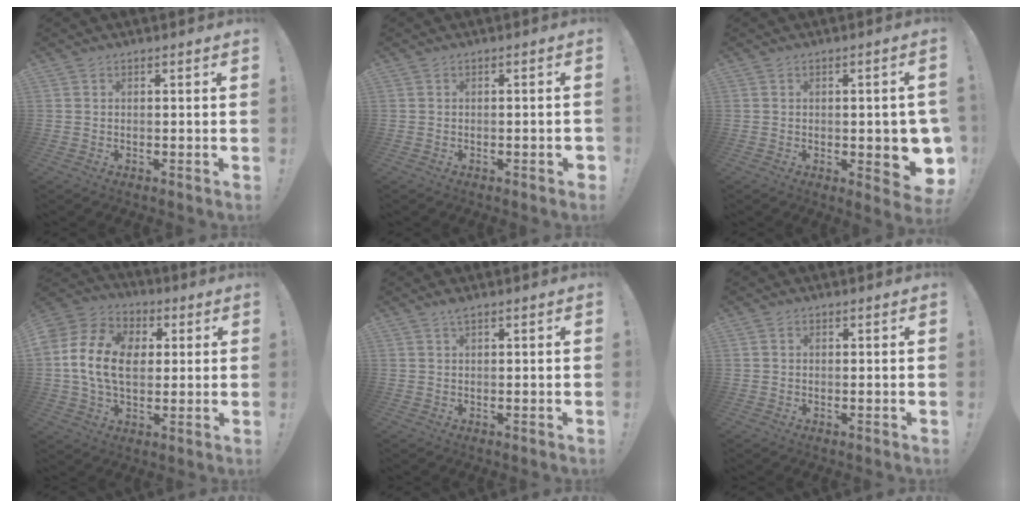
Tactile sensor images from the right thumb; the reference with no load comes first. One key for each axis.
{"total": 1.5, "fx": -0.7, "fy": -0.3, "fz": 1.3, "tx": -0.023, "ty": 0.003, "tz": -0.012}
{"total": 8.6, "fx": -1.3, "fy": 3.2, "fz": 7.8, "tx": -0.079, "ty": -0.006, "tz": -0.012}
{"total": 17.1, "fx": 1.8, "fy": 12.4, "fz": 11.6, "tx": -0.212, "ty": 0.013, "tz": 0.034}
{"total": 1.0, "fx": 0.9, "fy": 0.0, "fz": 0.3, "tx": -0.006, "ty": 0.001, "tz": 0.015}
{"total": 0.7, "fx": 0.3, "fy": 0.6, "fz": -0.3, "tx": 0.004, "ty": 0.002, "tz": 0.007}